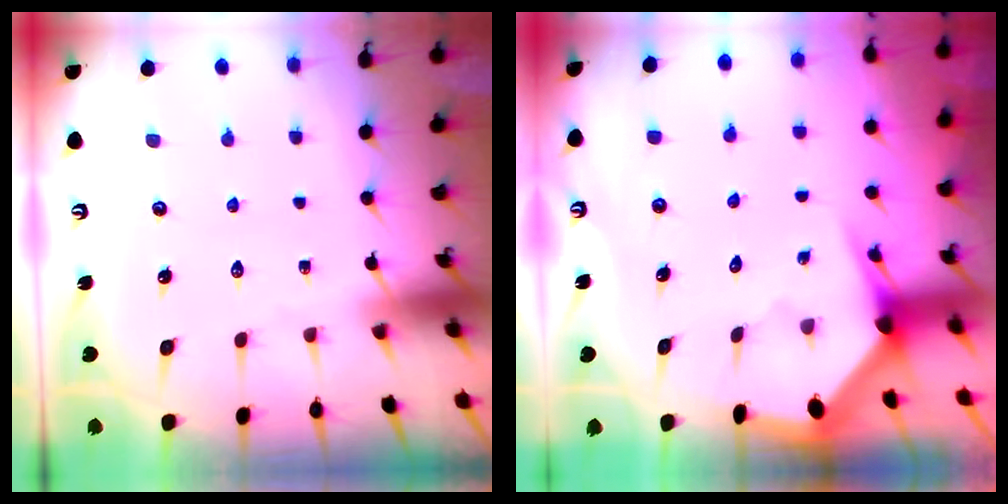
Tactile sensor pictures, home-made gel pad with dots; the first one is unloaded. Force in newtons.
{"total": 3.2, "press": 3.2, "slide": 0.3}